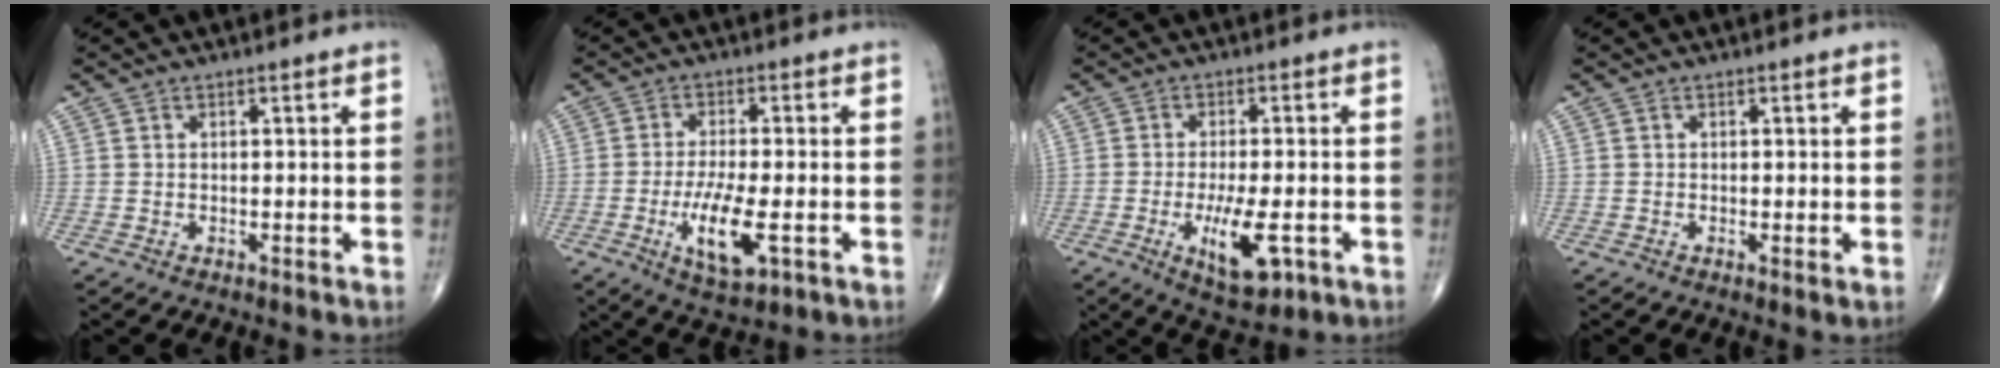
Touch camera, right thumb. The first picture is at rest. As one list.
[{"total": 9.2, "force": [-2.7, 2.9, 8.3], "torque": [-0.158, -0.007, -0.044]}, {"total": 9.3, "force": [-3.1, 3.3, 8.2], "torque": [-0.136, -0.009, -0.042]}, {"total": 0.8, "force": [-0.1, 0.1, 0.8], "torque": [-0.020, -0.004, -0.004]}]